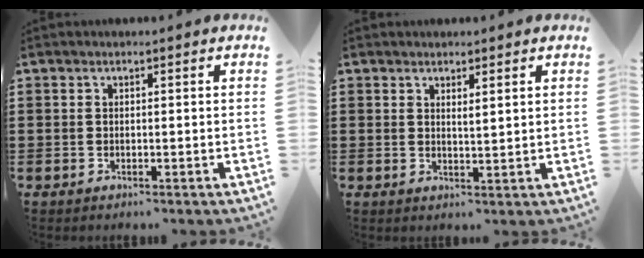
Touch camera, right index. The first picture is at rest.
{"total": 1.3, "force": [1.1, -0.1, 0.7], "torque": [-0.016, -0.001, 0.020]}